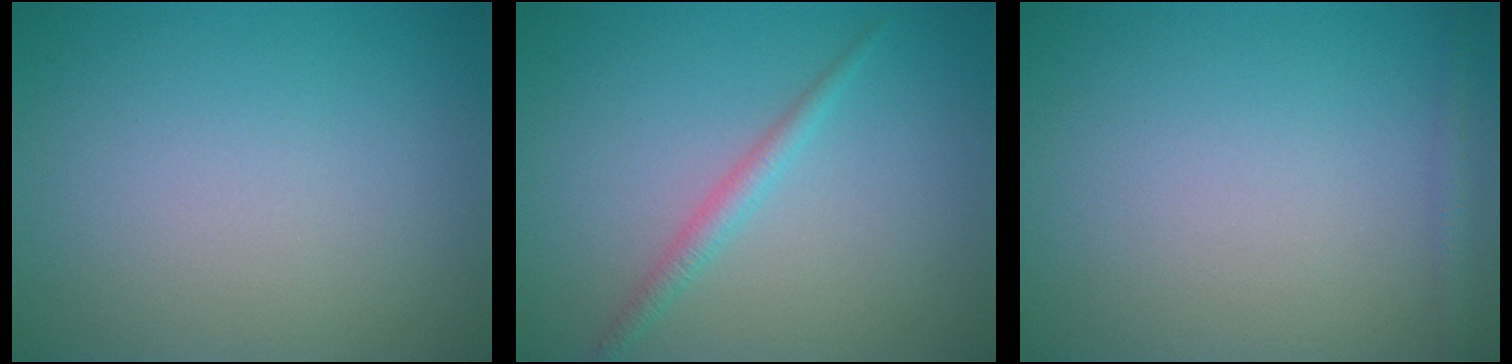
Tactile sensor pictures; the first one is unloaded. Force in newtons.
{"total": 1.6, "press": 1.6, "slide": 0.1}
{"total": 1.0, "press": 1.0, "slide": 0.1}